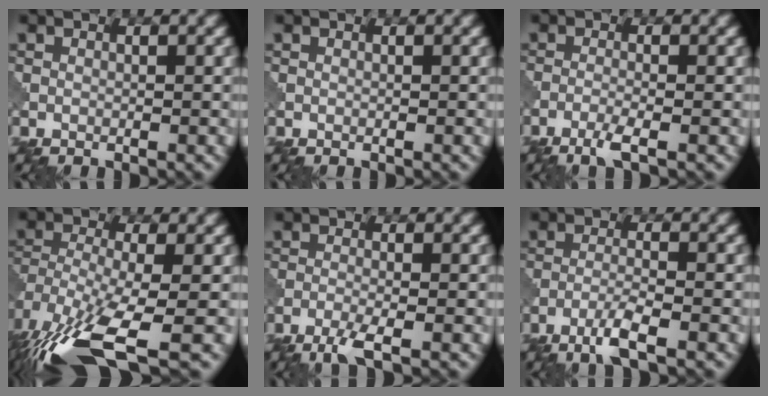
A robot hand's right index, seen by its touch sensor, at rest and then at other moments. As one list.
[{"total": 0.0}, {"total": 2.1, "force": [-1.3, 0.3, 1.6], "torque": [-0.031, 0.001, -0.035]}, {"total": 12.4, "force": [-7.0, 4.4, 9.3], "torque": [-0.214, -0.022, -0.118]}, {"total": 2.7, "force": [-1.7, 0.4, 2.0], "torque": [-0.041, -0.002, -0.043]}, {"total": 3.0, "force": [-1.9, 0.2, 2.3], "torque": [-0.045, 0.004, -0.046]}]